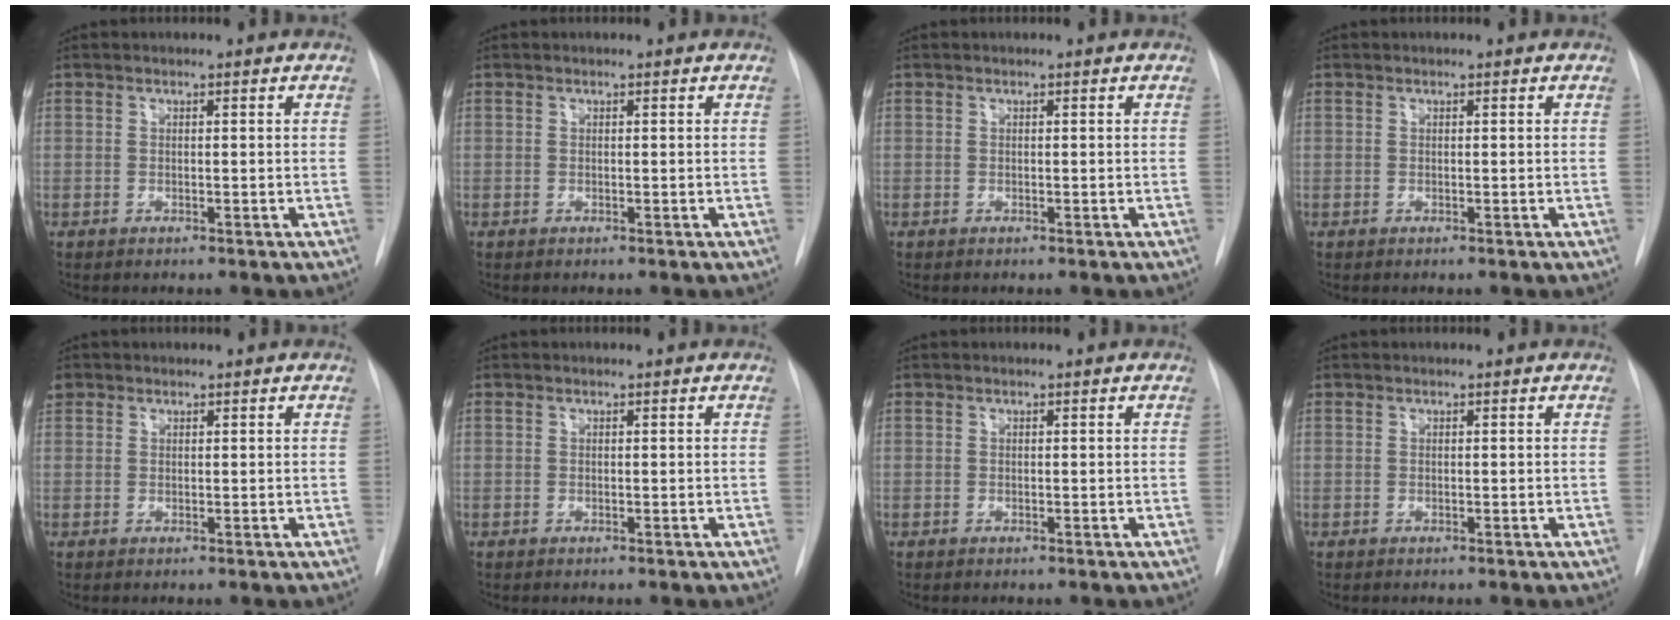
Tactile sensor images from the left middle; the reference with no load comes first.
{"total": 0.0}
{"total": 0.0}
{"total": 0.0}
{"total": 1.9, "force": [1.0, 1.6, 0.4], "torque": [-0.010, 0.019, 0.019]}
{"total": 0.0}
{"total": 0.0}
{"total": 0.0}